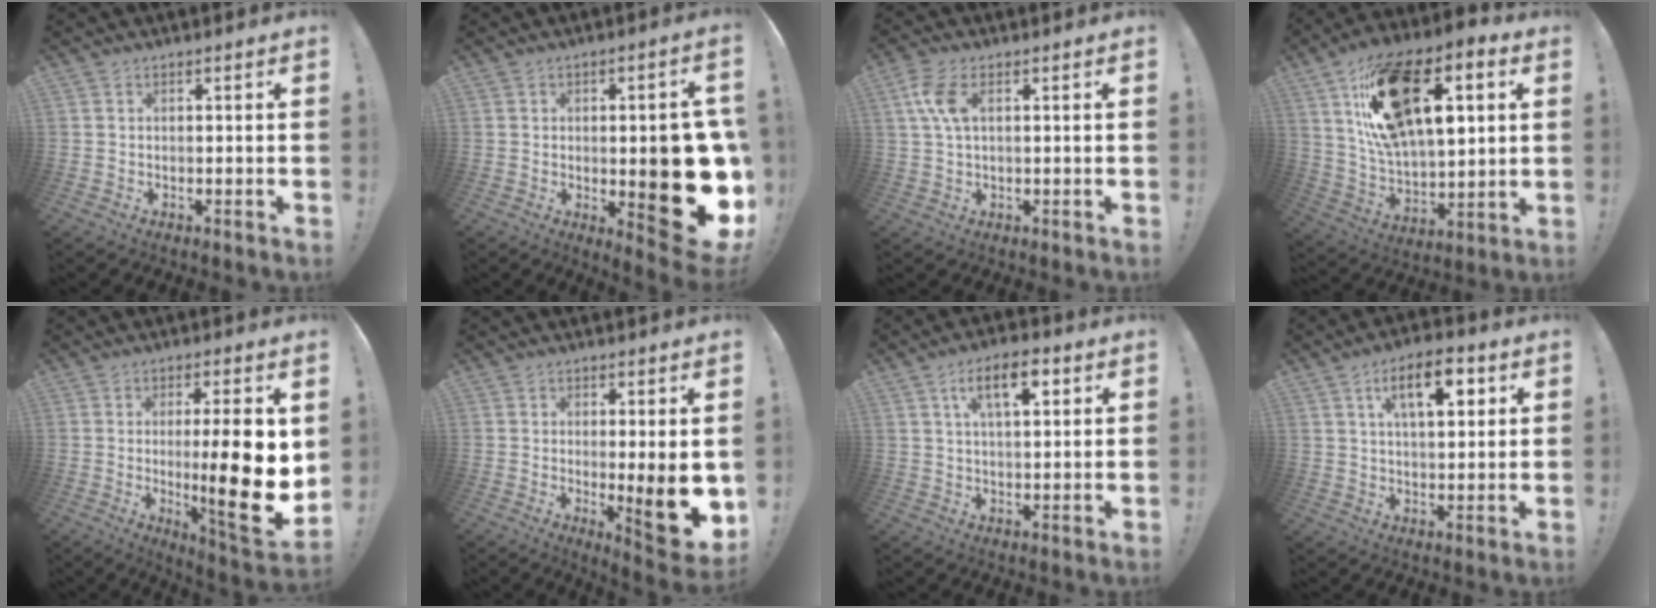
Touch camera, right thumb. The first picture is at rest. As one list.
[{"total": 18.7, "force": [-1.6, 6.2, 17.6], "torque": [-0.202, -0.014, -0.007]}, {"total": 6.9, "force": [1.9, 3.0, 5.9], "torque": [-0.131, 0.003, 0.036]}, {"total": 24.4, "force": [9.2, 12.9, 18.5], "torque": [-0.311, -0.026, 0.163]}, {"total": 17.9, "force": [0.0, 2.5, 17.7], "torque": [-0.256, -0.020, 0.002]}, {"total": 12.0, "force": [-0.9, 2.3, 11.8], "torque": [-0.136, -0.020, -0.005]}, {"total": 10.0, "force": [4.0, 4.1, 8.1], "torque": [-0.122, -0.003, 0.064]}, {"total": 11.7, "force": [4.8, 5.0, 9.4], "torque": [-0.139, -0.004, 0.077]}]